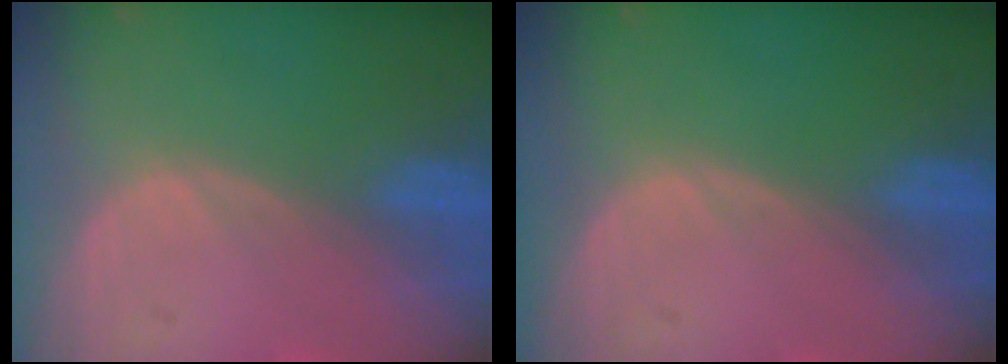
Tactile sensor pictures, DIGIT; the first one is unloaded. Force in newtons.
{"total": 0.0}